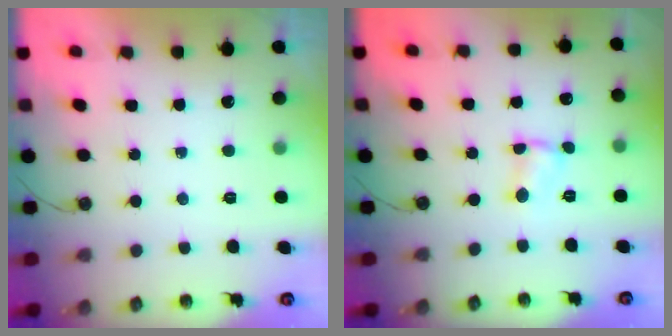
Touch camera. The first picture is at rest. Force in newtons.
{"total": 2.1, "press": 2.1, "slide": 0.3}